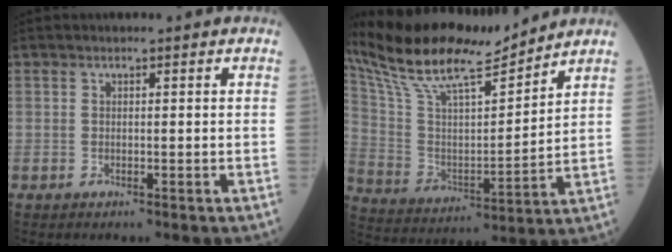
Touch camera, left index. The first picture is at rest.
{"total": 18.6, "force": [16.1, 2.4, 9.0], "torque": [-0.180, 0.014, 0.295]}